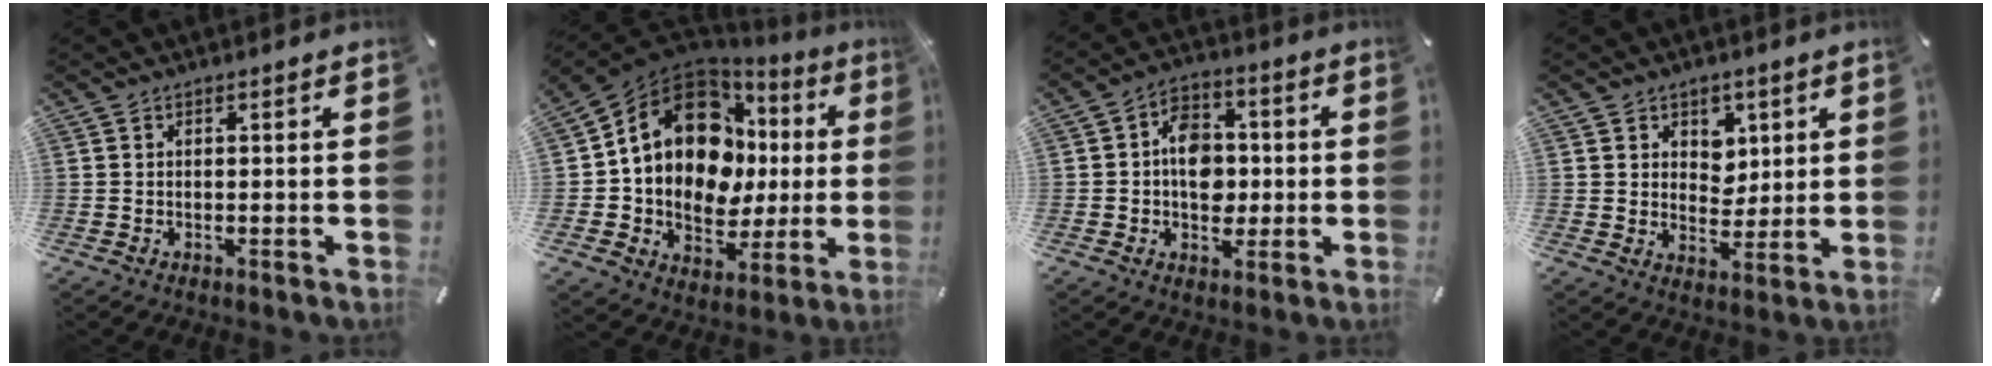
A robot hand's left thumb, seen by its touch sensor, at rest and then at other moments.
{"total": 16.8, "force": [4.8, 12.7, 10.0], "torque": [-0.188, -0.030, 0.087]}
{"total": 9.7, "force": [-0.9, 7.6, 6.0], "torque": [-0.085, 0.015, -0.012]}
{"total": 5.9, "force": [2.7, 5.2, 0.7], "torque": [-0.008, -0.013, 0.046]}